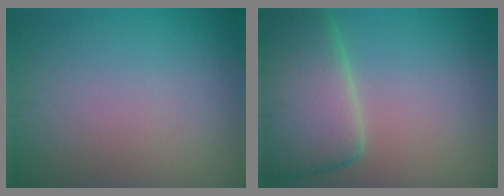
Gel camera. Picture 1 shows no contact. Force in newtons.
{"total": 9.2, "press": 9.2, "slide": 0.8}